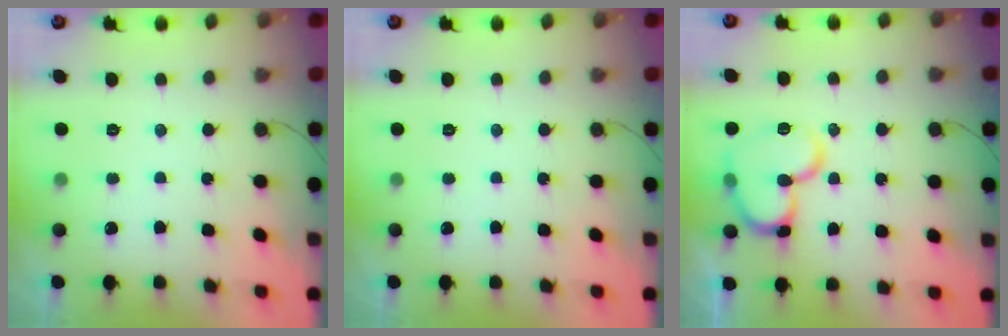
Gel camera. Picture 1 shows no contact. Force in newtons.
{"total": 0.0}
{"total": 15.5, "press": 15.4, "slide": 1.6}